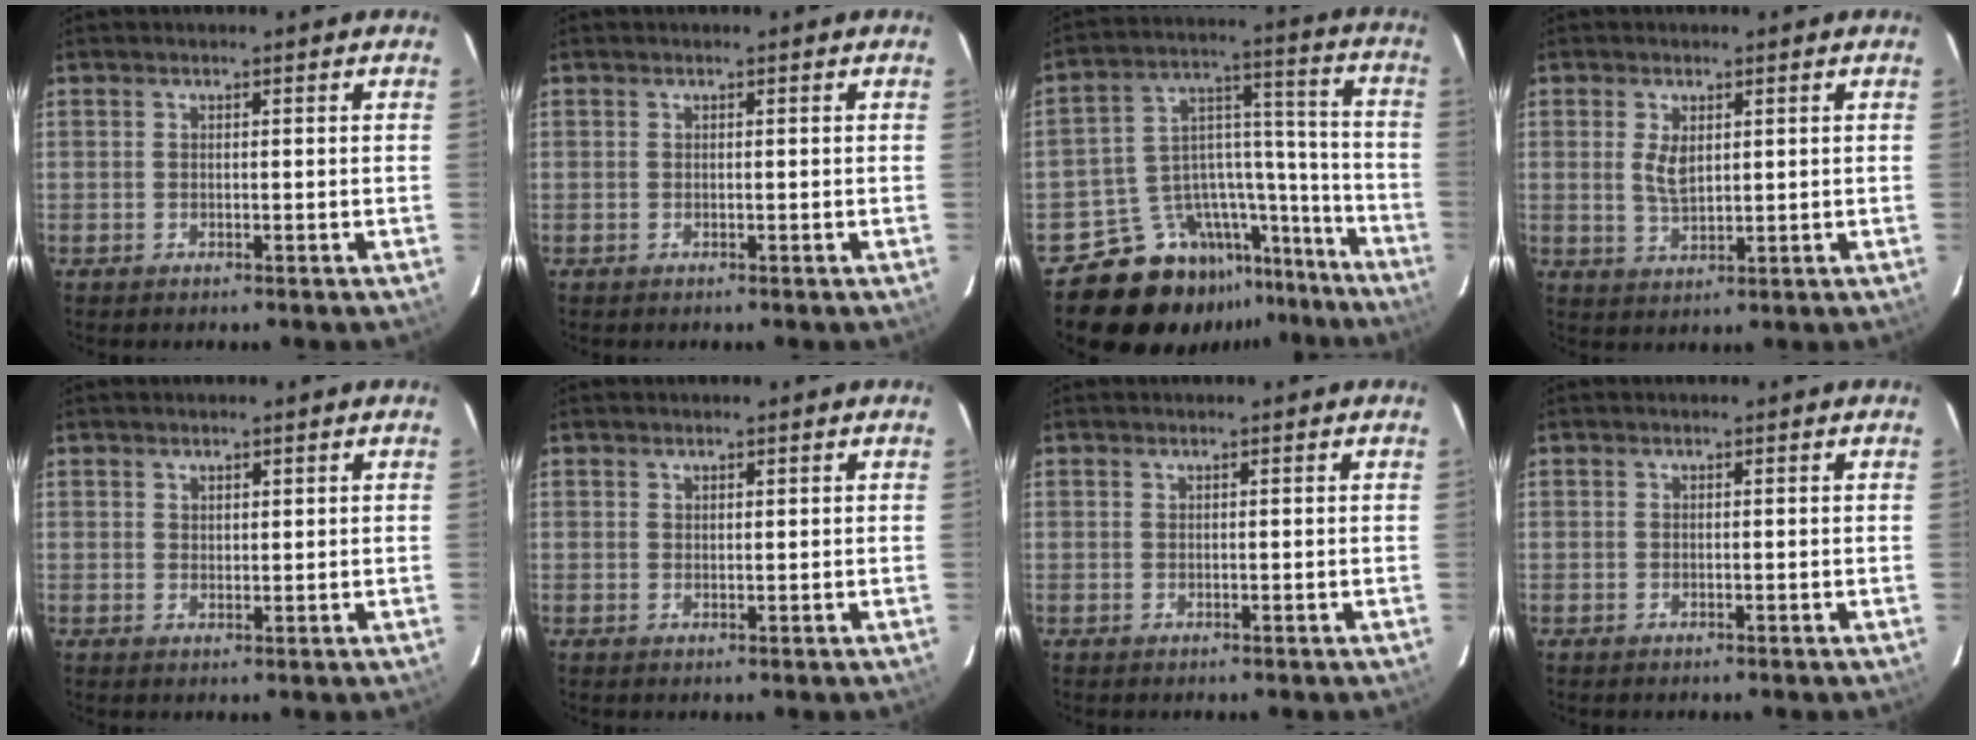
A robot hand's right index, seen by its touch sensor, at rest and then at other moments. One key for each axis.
{"total": 0.0}
{"total": 19.1, "fx": -16.6, "fy": 8.6, "fz": 4.1, "tx": -0.061, "ty": 0.074, "tz": -0.246}
{"total": 4.1, "fx": 1.0, "fy": 2.2, "fz": 3.3, "tx": -0.063, "ty": -0.003, "tz": 0.024}
{"total": 1.4, "fx": 1.1, "fy": 0.8, "fz": 0.4, "tx": -0.003, "ty": 0.002, "tz": 0.019}
{"total": 0.8, "fx": 0.7, "fy": 0.3, "fz": 0.2, "tx": -0.004, "ty": 0.001, "tz": 0.013}
{"total": 0.0}
{"total": 0.0}